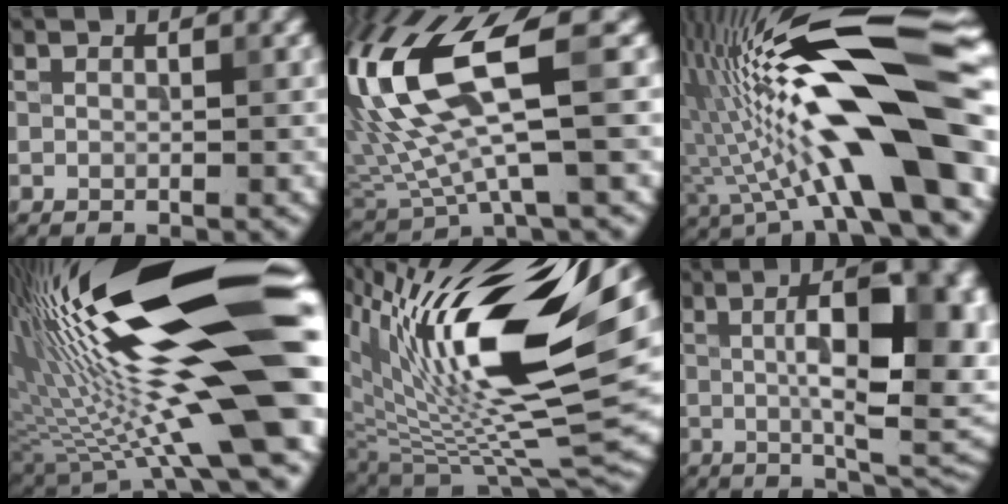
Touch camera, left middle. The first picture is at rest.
{"total": 11.6, "force": [3.0, 3.4, 10.7], "torque": [-0.233, 0.003, 0.063]}
{"total": 16.9, "force": [0.8, 4.1, 16.4], "torque": [-0.261, 0.023, 0.005]}
{"total": 21.9, "force": [5.0, 5.7, 20.5], "torque": [-0.330, -0.001, 0.083]}
{"total": 17.2, "force": [6.0, 6.7, 14.6], "torque": [-0.258, -0.004, 0.107]}
{"total": 12.8, "force": [1.3, 4.5, 11.9], "torque": [-0.161, 0.005, 0.023]}